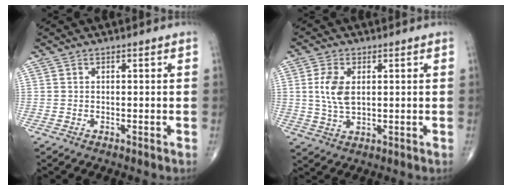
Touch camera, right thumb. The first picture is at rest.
{"total": 6.5, "force": [1.1, 3.7, 5.2], "torque": [-0.108, -0.004, 0.024]}